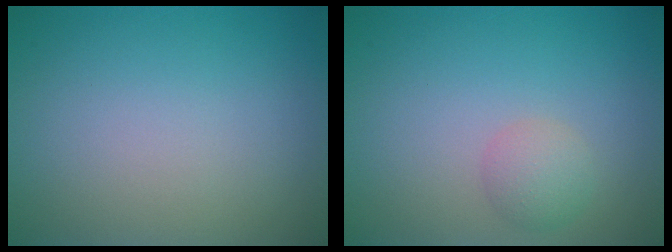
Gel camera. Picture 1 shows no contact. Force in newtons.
{"total": 1.9, "press": 1.9, "slide": 0.1}